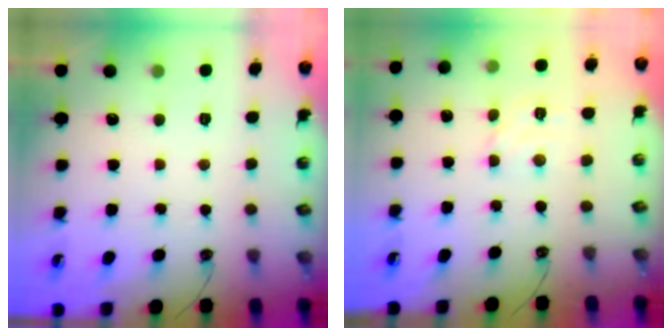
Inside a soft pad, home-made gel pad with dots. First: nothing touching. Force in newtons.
{"total": 3.0, "press": 3.0, "slide": 0.3}